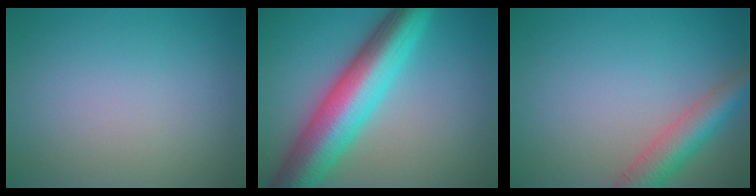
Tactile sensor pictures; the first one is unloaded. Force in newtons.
{"total": 10.3, "press": 10.3, "slide": 0.3}
{"total": 4.7, "press": 4.7, "slide": 0.3}